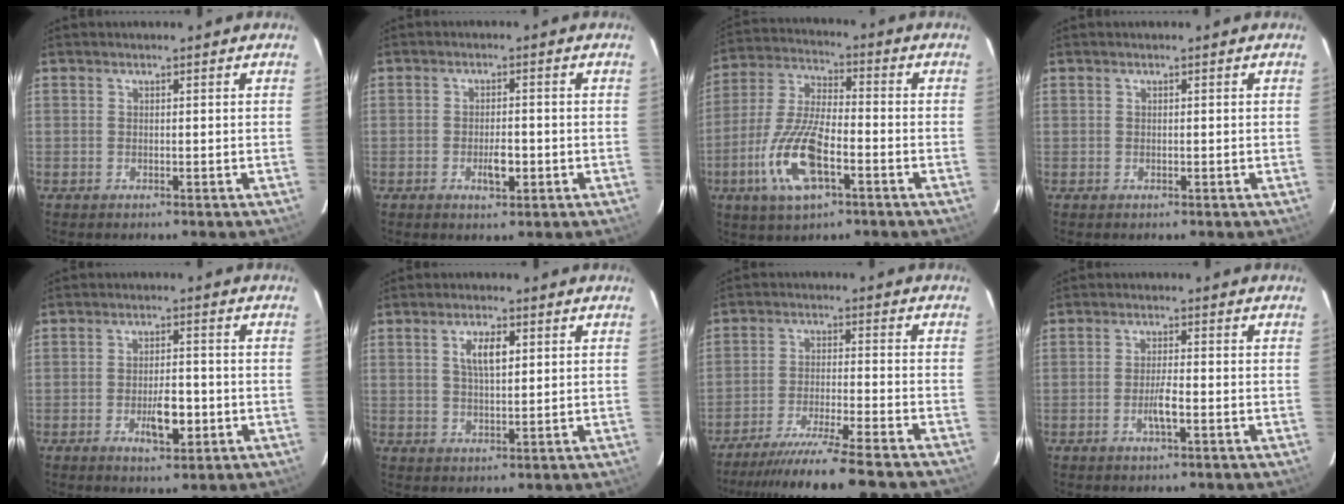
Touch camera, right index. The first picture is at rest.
{"total": 3.8, "force": [-1.3, 1.6, 3.2], "torque": [-0.059, -0.002, -0.019]}
{"total": 14.6, "force": [-5.7, 5.4, 12.3], "torque": [-0.268, -0.010, -0.108]}
{"total": 0.0}
{"total": 6.2, "force": [-2.1, 2.4, 5.3], "torque": [-0.097, -0.004, -0.028]}
{"total": 4.9, "force": [1.6, 1.8, 4.2], "torque": [-0.077, 0.006, 0.030]}
{"total": 15.7, "force": [-14.1, -0.8, 6.7], "torque": [-0.140, -0.030, -0.224]}
{"total": 3.4, "force": [-1.3, 0.5, 3.1], "torque": [-0.060, -0.002, -0.025]}